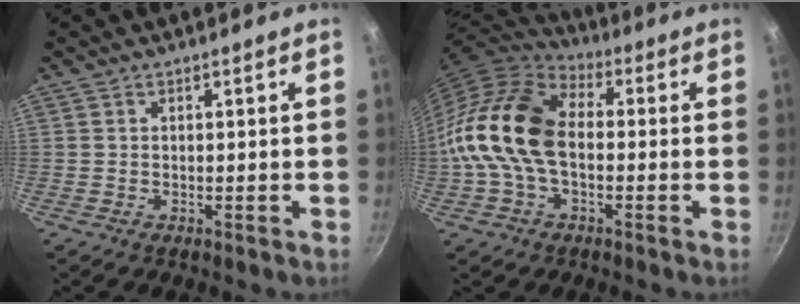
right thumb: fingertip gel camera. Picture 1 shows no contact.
{"total": 16.3, "force": [-1.1, 10.6, 12.4], "torque": [-0.223, 0.037, -0.040]}